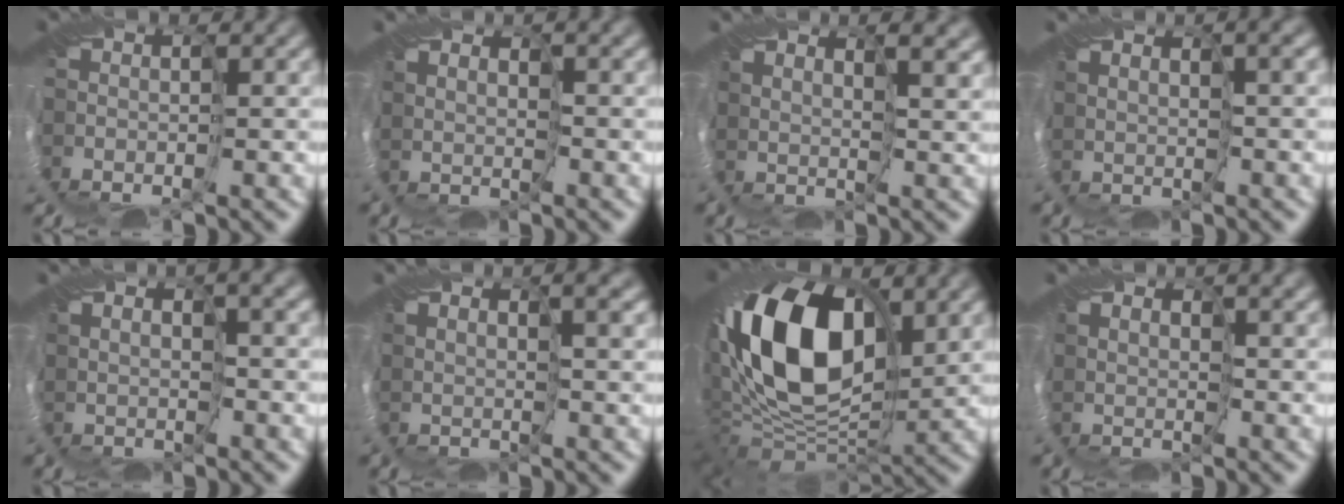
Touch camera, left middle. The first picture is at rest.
{"total": 1.4, "force": [1.3, 0.5, -0.3], "torque": [0.004, 0.004, 0.030]}
{"total": 4.0, "force": [3.6, 1.1, 1.2], "torque": [-0.026, 0.005, 0.071]}
{"total": 3.1, "force": [2.6, 0.8, 1.6], "torque": [-0.030, 0.011, 0.051]}
{"total": 3.4, "force": [2.7, 1.0, 1.8], "torque": [-0.035, 0.012, 0.051]}
{"total": 3.4, "force": [3.1, 0.7, 1.2], "torque": [-0.027, 0.009, 0.058]}
{"total": 15.5, "force": [2.3, 9.5, 12.0], "torque": [-0.248, 0.001, 0.034]}
{"total": 1.9, "force": [1.8, 0.6, 0.1], "torque": [-0.005, 0.006, 0.039]}